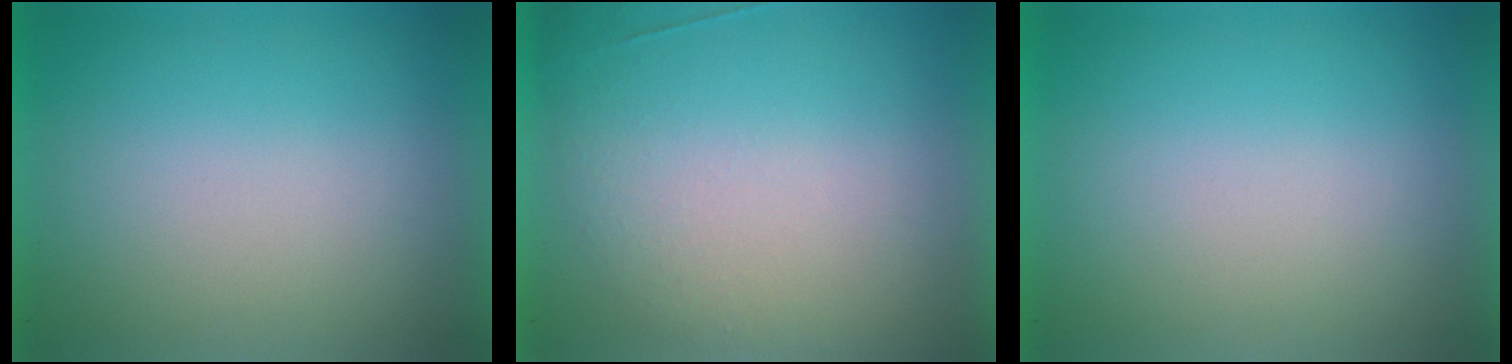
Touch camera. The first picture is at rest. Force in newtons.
{"total": 2.6}
{"total": 0.0}